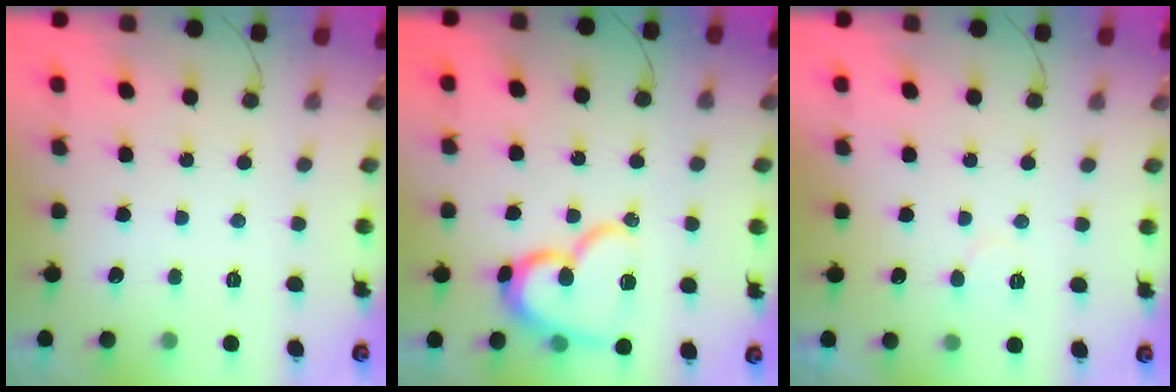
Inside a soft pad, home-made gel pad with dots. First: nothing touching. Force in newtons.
{"total": 15.6, "press": 15.5, "slide": 1.5}
{"total": 5.3, "press": 5.3, "slide": 0.4}